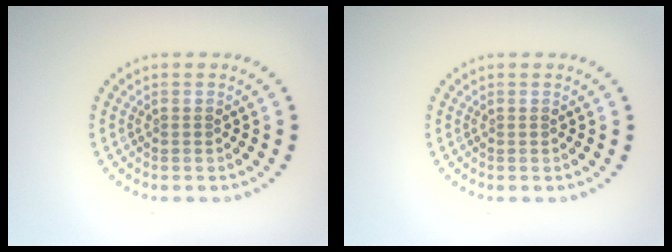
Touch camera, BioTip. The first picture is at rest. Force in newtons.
{"total": 0.0}